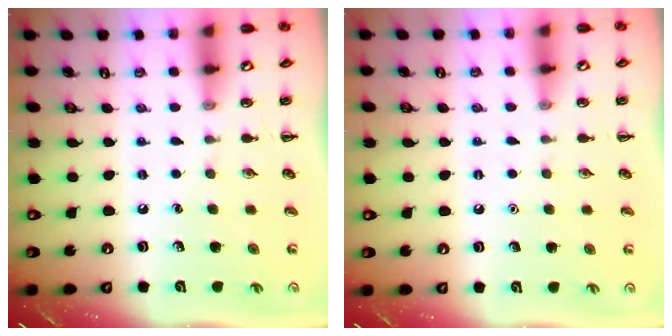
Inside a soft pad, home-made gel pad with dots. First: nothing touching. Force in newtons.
{"total": 1.6, "press": 1.6, "slide": 0.1}